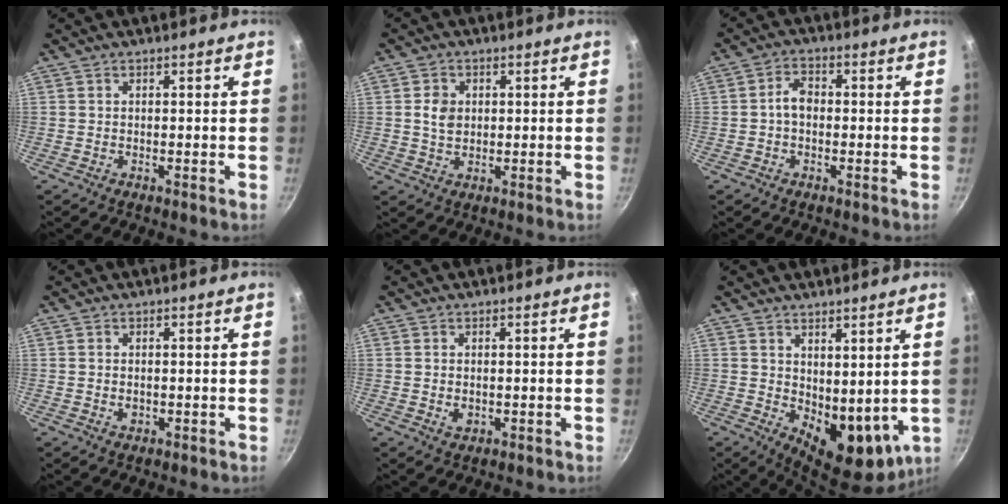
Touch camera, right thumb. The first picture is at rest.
{"total": 4.3, "force": [0.7, 3.4, 2.5], "torque": [-0.033, -0.002, 0.012]}
{"total": 3.8, "force": [-0.4, 2.7, 2.7], "torque": [-0.039, 0.018, -0.013]}
{"total": 1.5, "force": [-0.2, 1.1, 1.0], "torque": [-0.014, 0.000, -0.003]}
{"total": 2.1, "force": [-0.2, 1.6, 1.5], "torque": [-0.024, -0.003, -0.001]}
{"total": 10.6, "force": [2.0, 6.0, 8.6], "torque": [-0.095, -0.035, 0.047]}